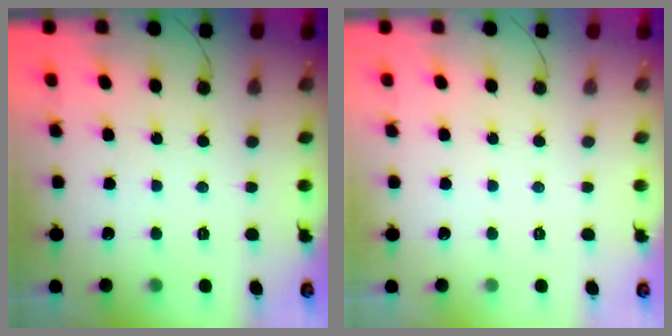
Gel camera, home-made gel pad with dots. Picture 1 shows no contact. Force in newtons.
{"total": 0.0}